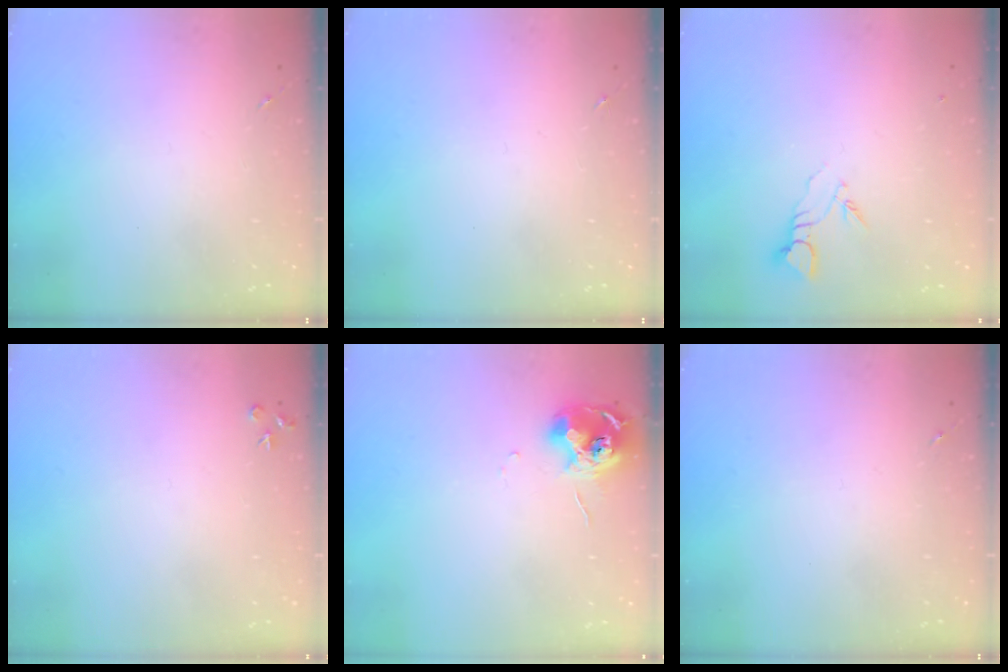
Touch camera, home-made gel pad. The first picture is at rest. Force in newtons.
{"total": 0.0}
{"total": 3.7, "press": 3.7, "slide": 0.4}
{"total": 3.5, "press": 3.5, "slide": 0.4}
{"total": 11.7, "press": 11.6, "slide": 1.0}
{"total": 0.0}